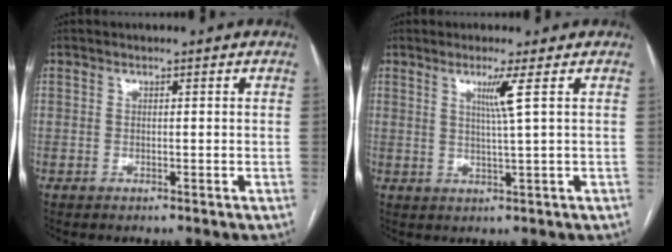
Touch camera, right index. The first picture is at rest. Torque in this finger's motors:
{"motor_torque": [0.21, 0.01, 0.08, 0.07]}